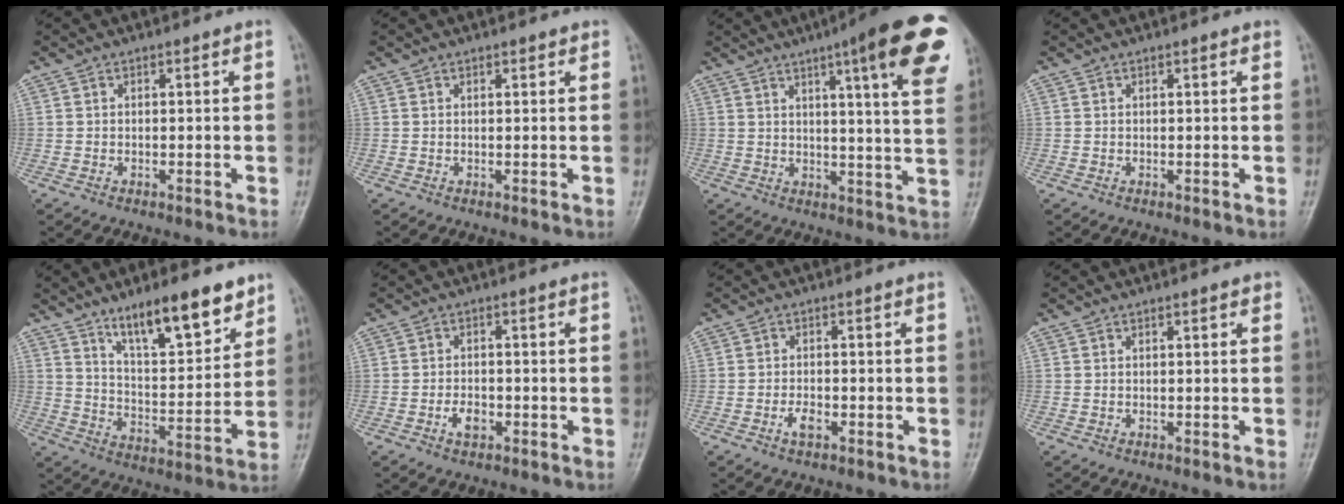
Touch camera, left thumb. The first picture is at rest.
{"total": 0.9, "force": [0.6, 0.3, 0.5], "torque": [-0.007, -0.002, 0.006]}
{"total": 18.8, "force": [9.7, 2.9, 15.9], "torque": [-0.187, -0.031, 0.114]}
{"total": 0.7, "force": [0.4, 0.1, 0.6], "torque": [-0.008, 0.001, 0.003]}
{"total": 14.9, "force": [10.2, 4.2, 9.9], "torque": [-0.129, -0.062, 0.176]}
{"total": 3.0, "force": [-1.4, 1.9, 1.8], "torque": [-0.027, 0.008, -0.025]}
{"total": 2.4, "force": [-1.2, 1.2, 1.6], "torque": [-0.031, 0.008, -0.024]}
{"total": 0.9, "force": [0.4, 0.2, 0.7], "torque": [-0.011, 0.001, 0.004]}